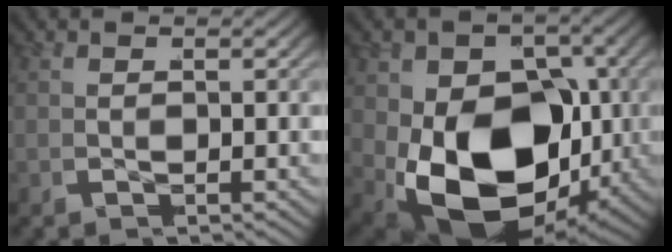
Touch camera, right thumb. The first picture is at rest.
{"total": 19.6, "force": [-2.4, 12.9, 14.6], "torque": [-0.295, -0.074, -0.003]}